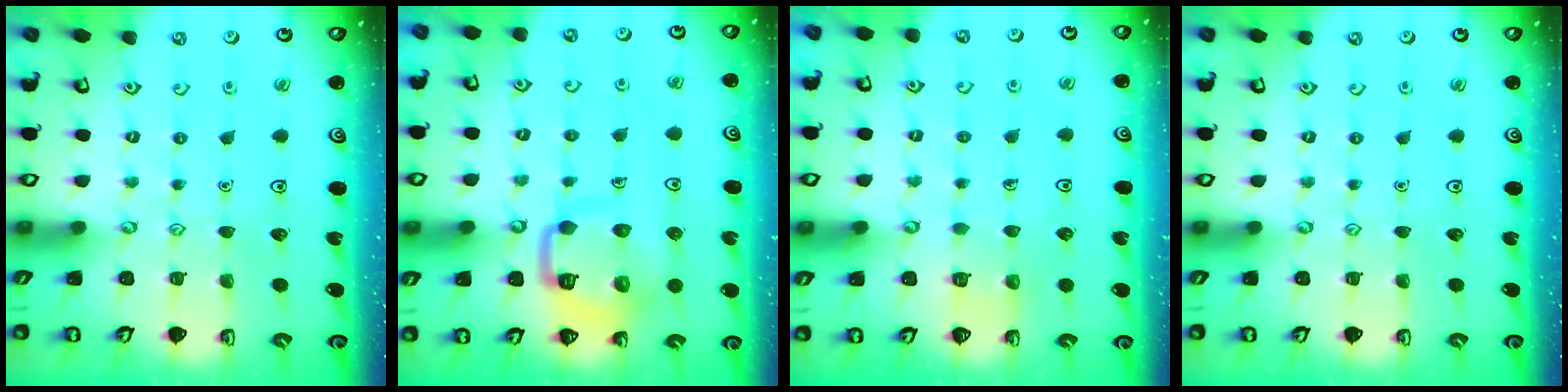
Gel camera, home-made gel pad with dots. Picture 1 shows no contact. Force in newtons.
{"total": 11.7, "press": 11.7, "slide": 1.3}
{"total": 2.7, "press": 2.7, "slide": 0.1}
{"total": 0.0}